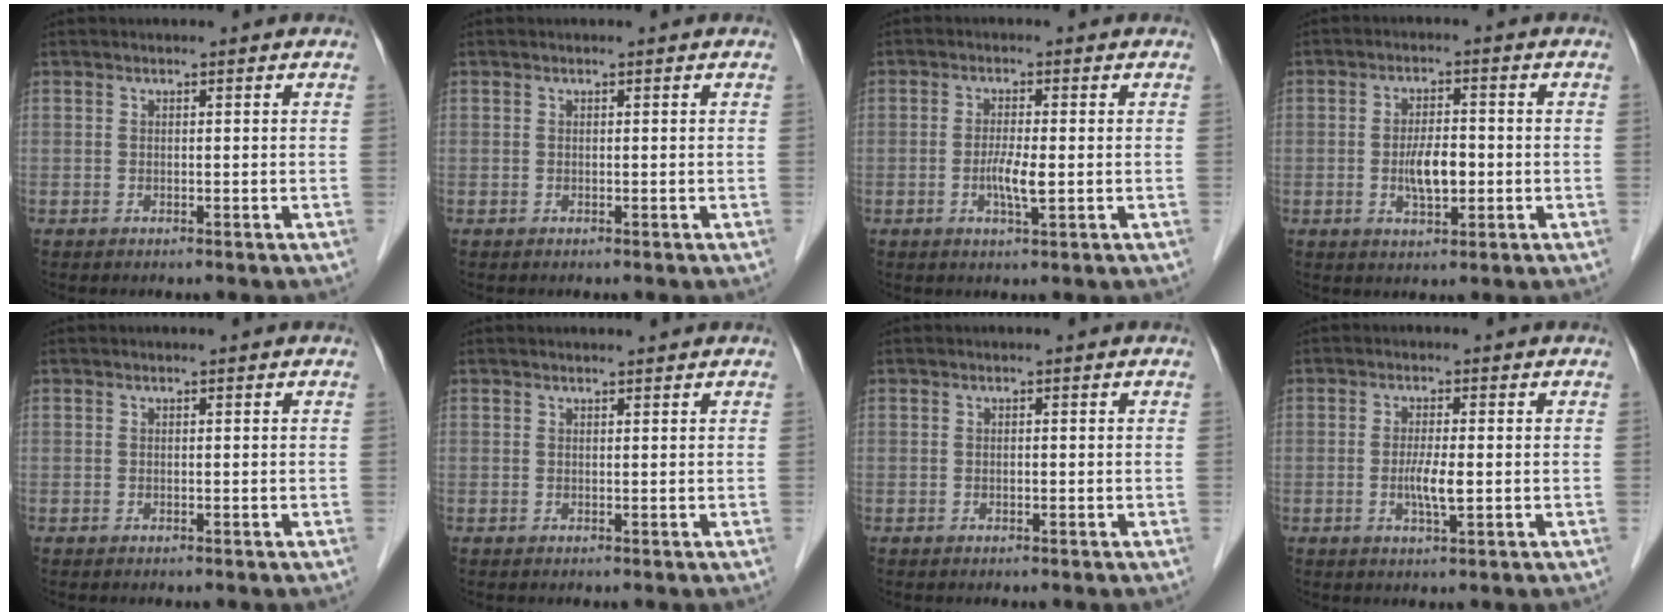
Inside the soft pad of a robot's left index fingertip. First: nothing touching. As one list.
[{"total": 0.0}, {"total": 3.6, "force": [-1.5, 0.3, 3.3], "torque": [-0.066, -0.011, -0.027]}, {"total": 5.1, "force": [-1.8, 1.8, 4.5], "torque": [-0.085, -0.006, -0.030]}, {"total": 0.0}, {"total": 0.6, "force": [0.6, 0.0, 0.2], "torque": [-0.004, 0.002, 0.007]}, {"total": 1.0, "force": [-0.9, 0.0, 0.1], "torque": [0.000, -0.006, -0.017]}, {"total": 3.6, "force": [-1.3, 0.3, 3.3], "torque": [-0.067, -0.012, -0.023]}]